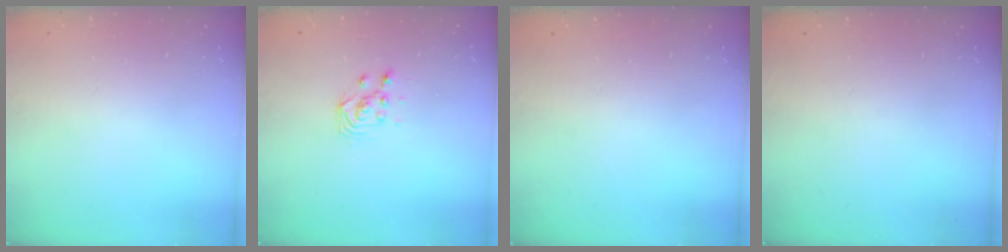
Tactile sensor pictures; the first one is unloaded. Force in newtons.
{"total": 2.9, "press": 2.9, "slide": 0.4}
{"total": 0.0}
{"total": 0.0}